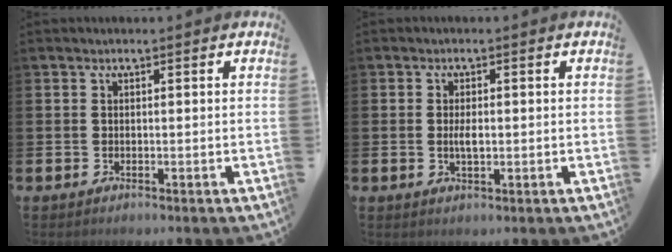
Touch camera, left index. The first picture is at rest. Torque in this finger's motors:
{"motor_torque": [0.65, 0.09, 0.19, 0.08]}